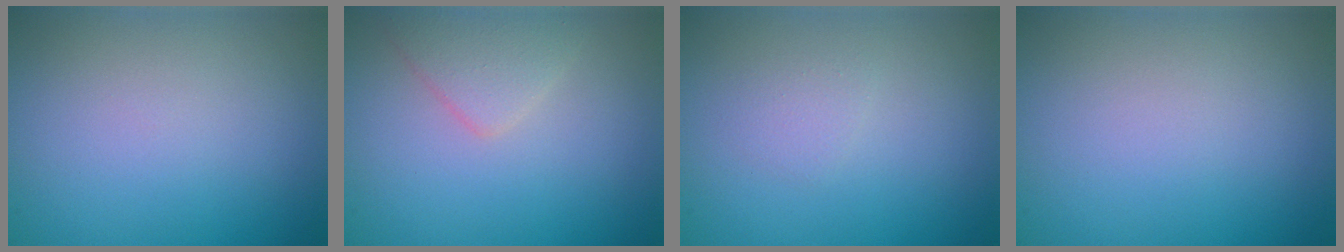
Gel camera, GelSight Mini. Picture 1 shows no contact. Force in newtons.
{"total": 2.1, "press": 2.1, "slide": 0.1}
{"total": 0.9, "press": 0.9, "slide": 0.1}
{"total": 0.0}